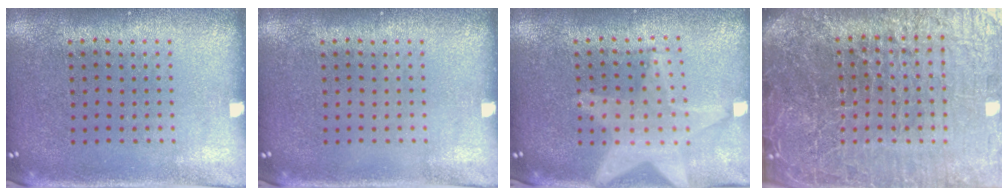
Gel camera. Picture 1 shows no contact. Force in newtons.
{"total": 0.0}
{"total": 2.1, "press": 1.7, "slide": 1.2}
{"total": 7.5, "press": 6.5, "slide": 3.8}